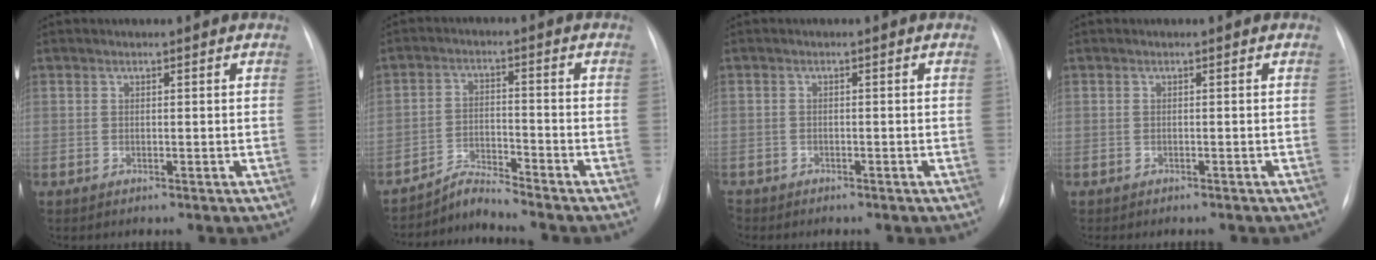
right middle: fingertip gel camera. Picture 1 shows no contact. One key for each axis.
{"total": 4.2, "fx": -4.0, "fy": -1.2, "fz": -0.5, "tx": -0.001, "ty": -0.016, "tz": -0.070}
{"total": 2.3, "fx": -2.0, "fy": 1.1, "fz": 0.6, "tx": -0.012, "ty": -0.003, "tz": -0.027}
{"total": 2.2, "fx": -1.9, "fy": 0.5, "fz": 1.0, "tx": -0.017, "ty": -0.008, "tz": -0.016}